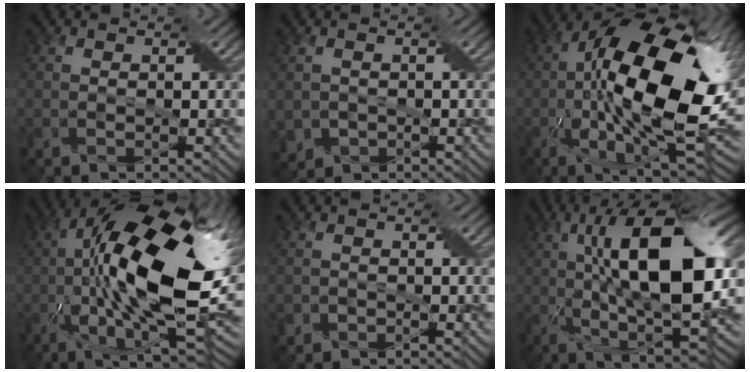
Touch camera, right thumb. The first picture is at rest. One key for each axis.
{"total": 2.8, "fx": -1.0, "fy": 2.5, "fz": 0.8, "tx": -0.028, "ty": -0.015, "tz": -0.020}
{"total": 20.1, "fx": 0.0, "fy": 8.3, "fz": 18.3, "tx": -0.311, "ty": 0.010, "tz": -0.013}
{"total": 20.1, "fx": 1.0, "fy": 7.6, "fz": 18.6, "tx": -0.312, "ty": 0.018, "tz": 0.007}
{"total": 1.4, "fx": -0.7, "fy": 1.2, "fz": -0.1, "tx": 0.001, "ty": -0.006, "tz": -0.015}
{"total": 17.4, "fx": 2.5, "fy": 6.5, "fz": 15.9, "tx": -0.261, "ty": 0.019, "tz": 0.026}